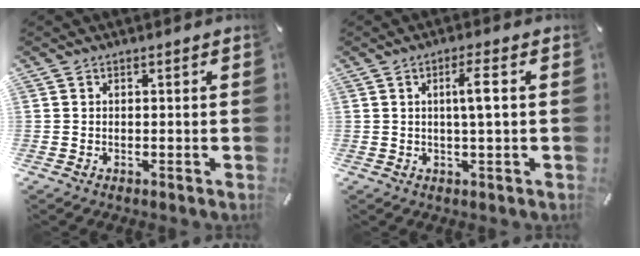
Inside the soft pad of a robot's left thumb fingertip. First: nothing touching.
{"total": 5.3, "force": [0.8, 0.6, 5.2], "torque": [-0.092, -0.003, 0.007]}